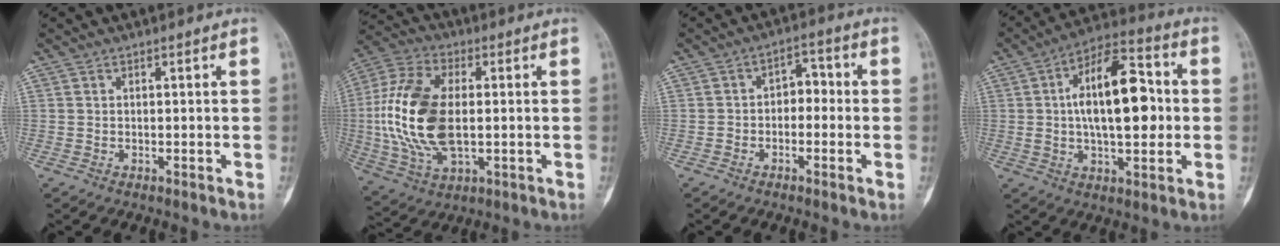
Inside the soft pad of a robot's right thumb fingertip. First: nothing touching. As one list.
[{"total": 18.8, "force": [0.0, 10.4, 15.6], "torque": [-0.334, 0.003, 0.003]}, {"total": 4.6, "force": [-0.7, 3.3, 3.2], "torque": [-0.021, 0.025, -0.023]}, {"total": 17.6, "force": [1.4, 8.2, 15.5], "torque": [-0.233, 0.020, 0.017]}]